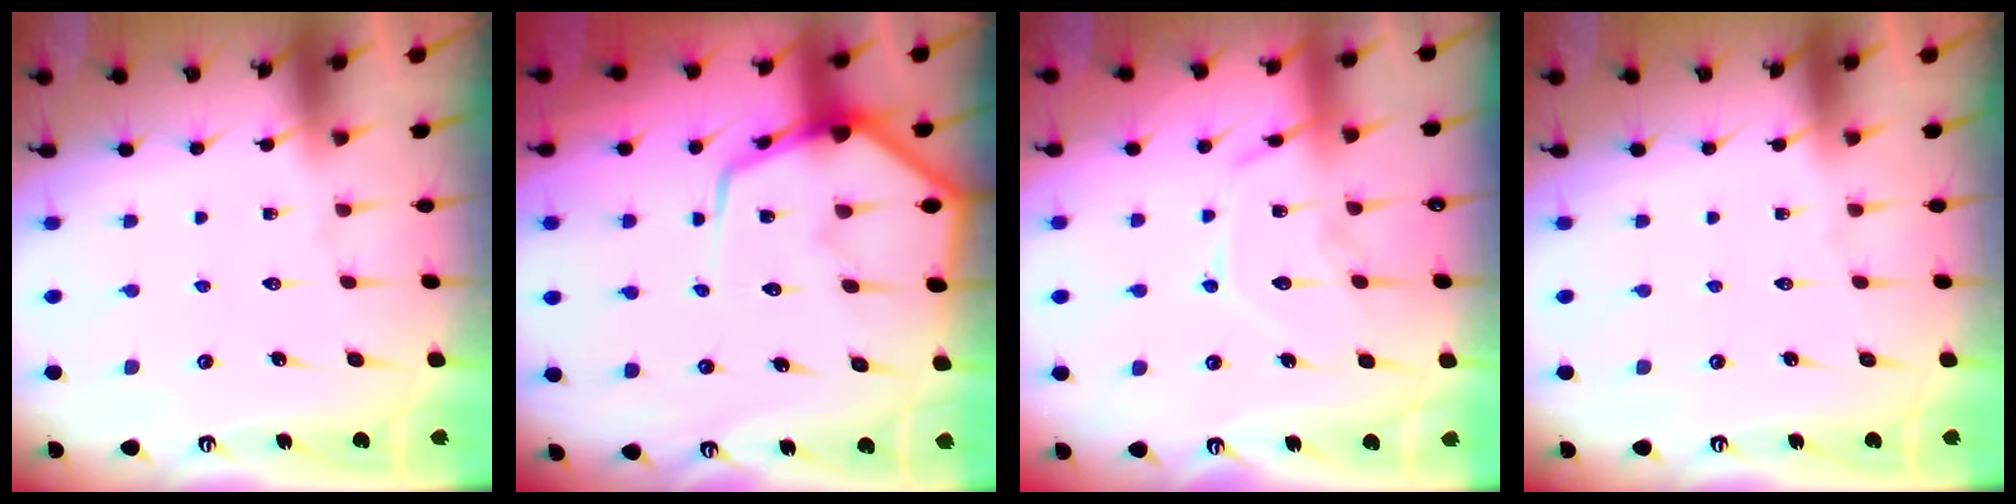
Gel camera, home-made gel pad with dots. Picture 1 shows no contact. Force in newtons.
{"total": 11.9, "press": 11.8, "slide": 0.8}
{"total": 13.1, "press": 13.0, "slide": 1.0}
{"total": 0.0}